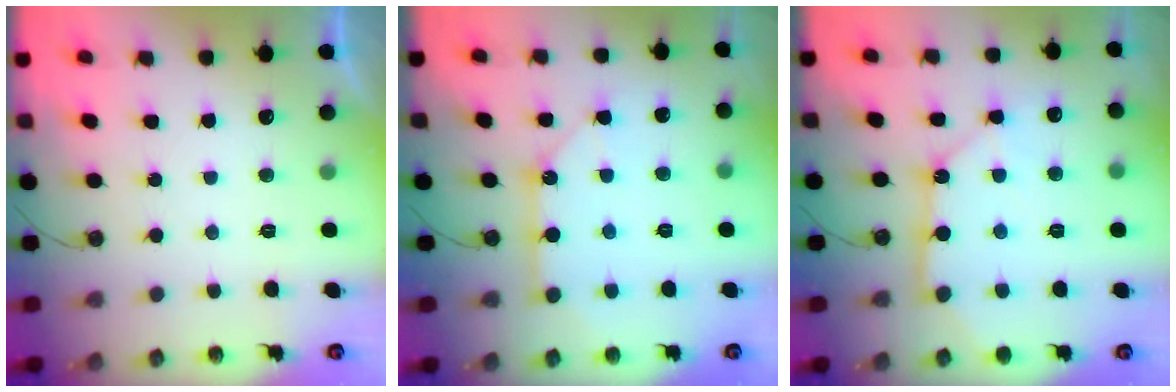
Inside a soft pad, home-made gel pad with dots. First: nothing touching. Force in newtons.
{"total": 10.4, "press": 10.4, "slide": 0.9}
{"total": 12.6, "press": 12.5, "slide": 1.3}